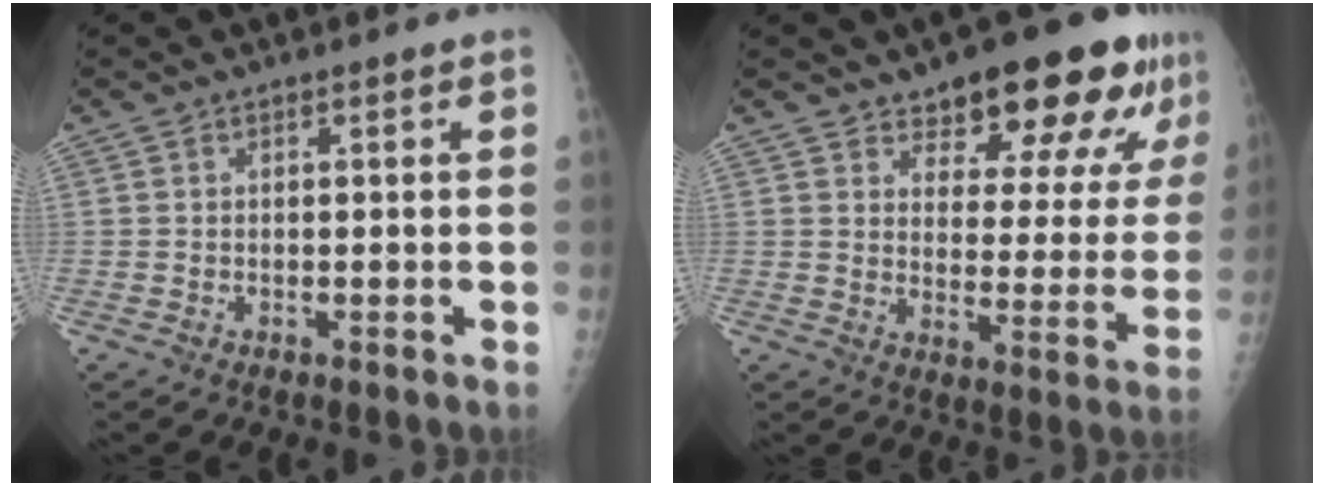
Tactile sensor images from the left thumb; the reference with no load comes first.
{"total": 17.2, "force": [12.1, 6.5, 10.4], "torque": [-0.098, -0.059, 0.161]}